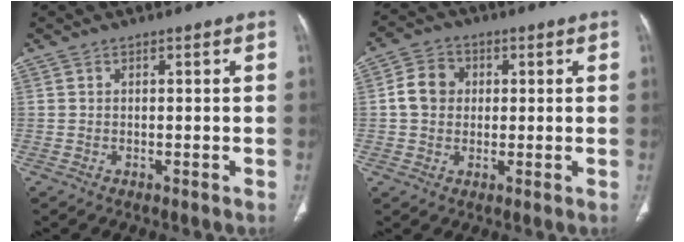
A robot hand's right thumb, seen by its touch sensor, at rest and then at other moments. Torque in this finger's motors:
{"motor_torque": [1.27, 0.97, 0.81, -0.69, 0.17]}